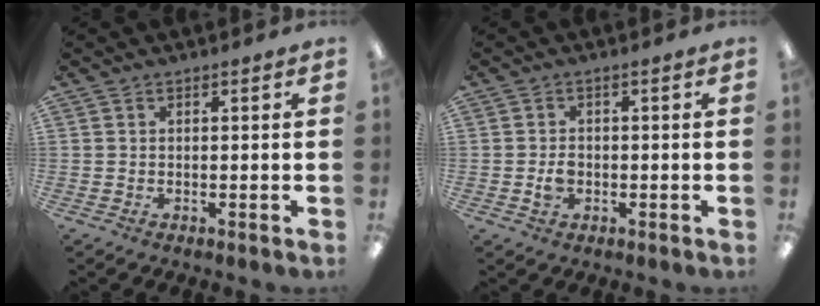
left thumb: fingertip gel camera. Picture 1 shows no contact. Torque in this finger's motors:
{"motor_torque": [-0.48, 0.53, 0.22, 0.50, 0.01]}